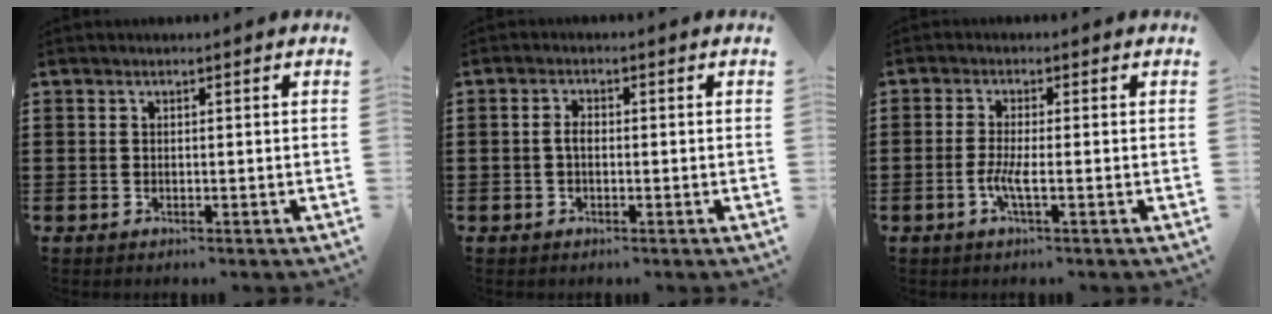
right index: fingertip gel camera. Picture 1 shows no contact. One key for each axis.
{"total": 1.7, "fx": -0.3, "fy": 0.9, "fz": 1.4, "tx": -0.036, "ty": -0.001, "tz": -0.009}
{"total": 3.5, "fx": -1.2, "fy": 0.3, "fz": 3.3, "tx": -0.070, "ty": -0.009, "tz": -0.026}